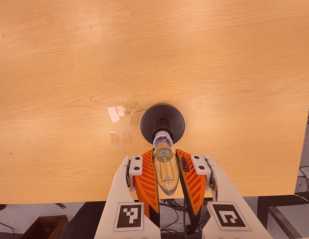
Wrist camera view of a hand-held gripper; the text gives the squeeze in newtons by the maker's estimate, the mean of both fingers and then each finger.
{"total": 18.9, "left": 20.8, "right": 16.9}